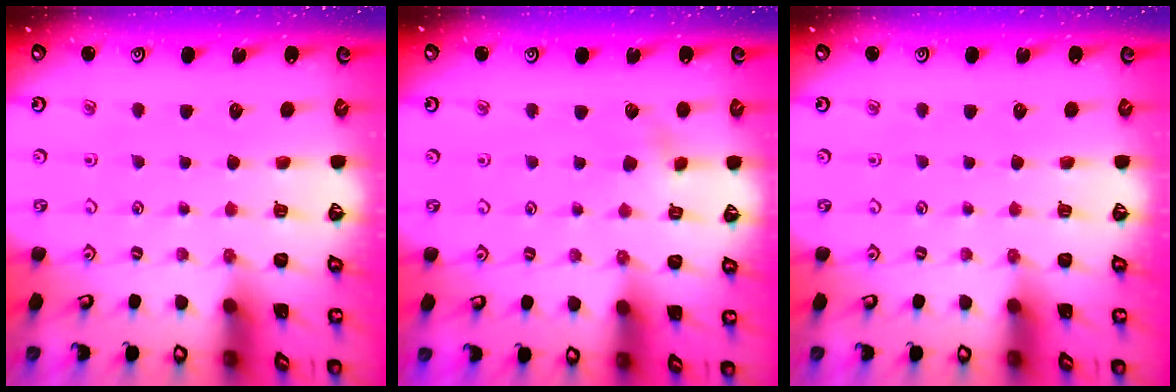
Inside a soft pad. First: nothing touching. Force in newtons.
{"total": 2.6, "press": 2.6, "slide": 0.4}
{"total": 0.0}